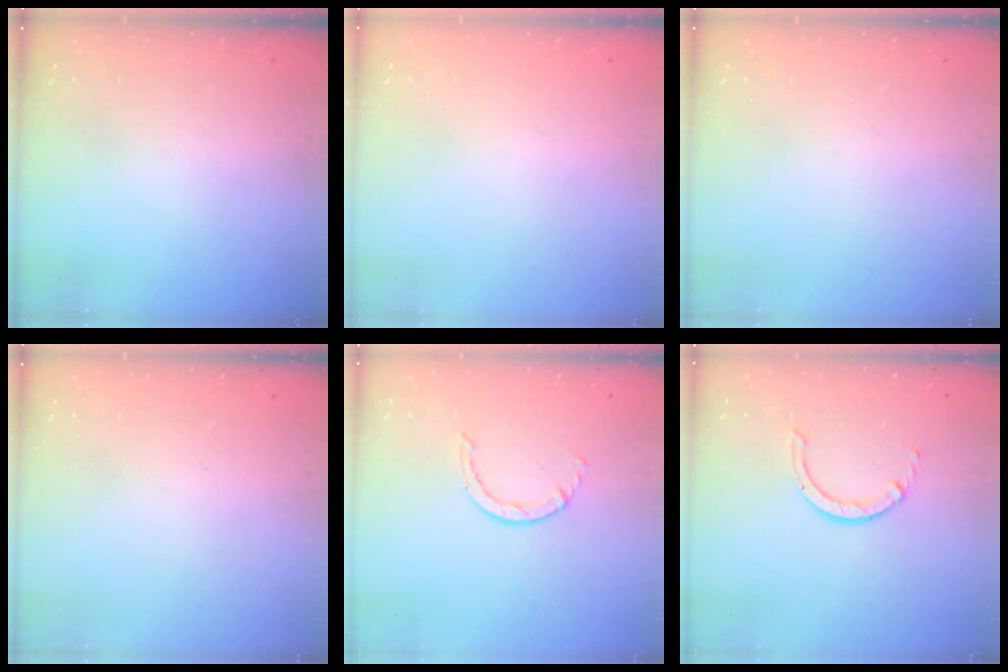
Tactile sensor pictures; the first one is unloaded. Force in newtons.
{"total": 2.4, "press": 2.4, "slide": 0.2}
{"total": 0.0}
{"total": 0.0}
{"total": 0.8, "press": 0.7, "slide": 0.1}
{"total": 3.5, "press": 3.5, "slide": 0.6}